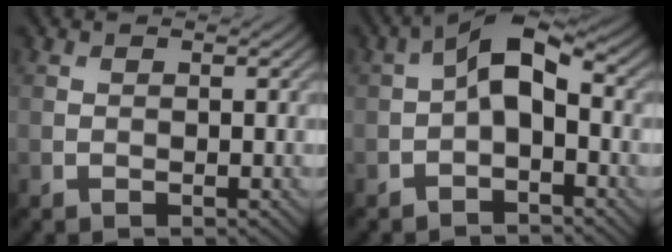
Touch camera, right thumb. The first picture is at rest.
{"total": 5.5, "force": [-0.4, 2.9, 4.6], "torque": [-0.081, 0.011, -0.016]}